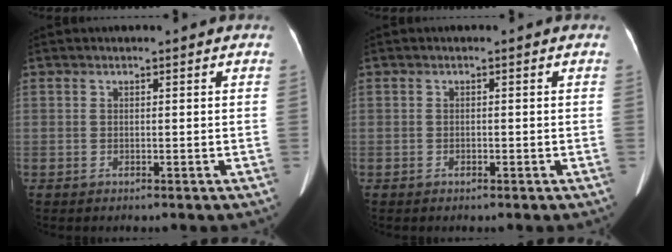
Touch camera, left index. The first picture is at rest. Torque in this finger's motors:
{"motor_torque": [-0.08, 0.07, -0.02, -0.02]}